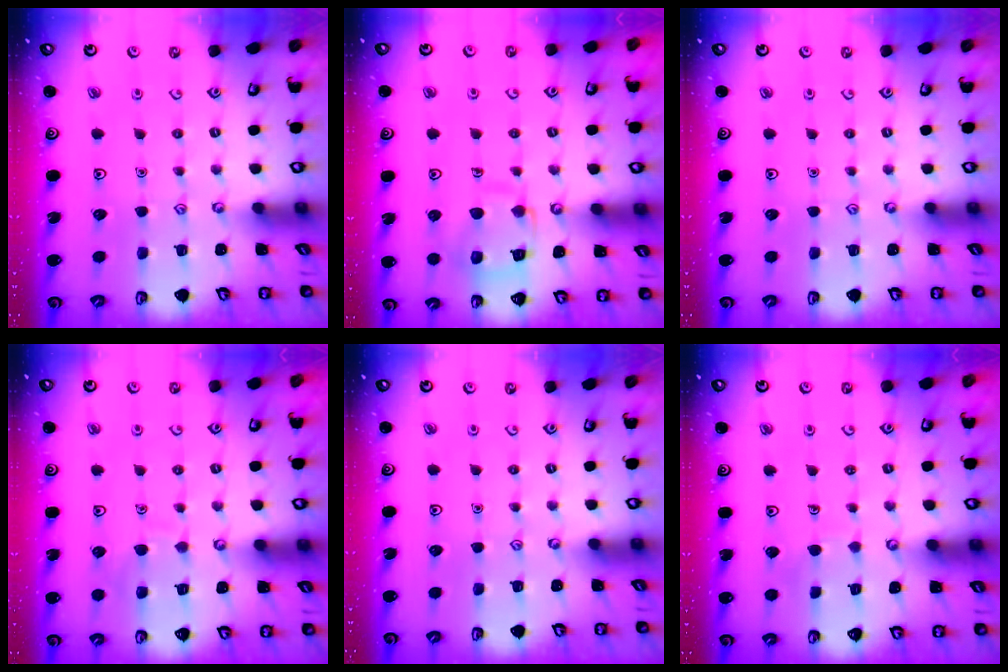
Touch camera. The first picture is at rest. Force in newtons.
{"total": 12.6, "press": 12.5, "slide": 1.3}
{"total": 0.0}
{"total": 5.8, "press": 5.8, "slide": 0.6}
{"total": 0.0}
{"total": 4.0, "press": 4.0, "slide": 0.2}